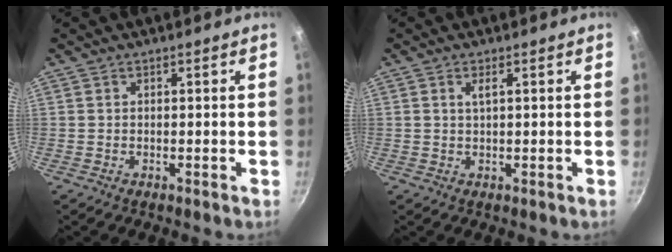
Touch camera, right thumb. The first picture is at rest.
{"total": 1.6, "force": [0.6, 0.5, 1.4], "torque": [-0.026, 0.001, 0.012]}